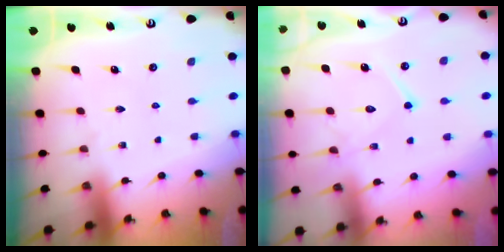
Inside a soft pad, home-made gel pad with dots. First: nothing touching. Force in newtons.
{"total": 13.2, "press": 13.1, "slide": 1.1}